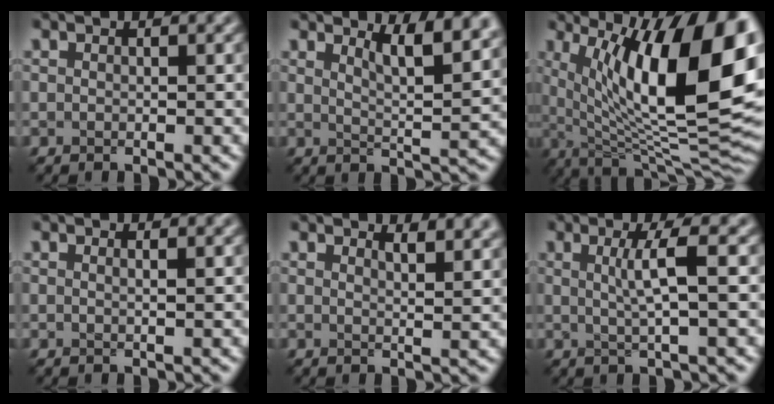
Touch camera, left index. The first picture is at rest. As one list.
[{"total": 5.4, "force": [3.2, 1.5, 4.0], "torque": [-0.049, 0.001, 0.049]}, {"total": 16.8, "force": [4.3, 5.9, 15.1], "torque": [-0.210, -0.004, 0.071]}, {"total": 0.8, "force": [0.3, 0.3, 0.6], "torque": [-0.005, -0.002, -0.002]}, {"total": 3.3, "force": [2.5, 1.1, 1.9], "torque": [-0.013, 0.004, 0.034]}, {"total": 3.2, "force": [0.3, 0.5, 3.1], "torque": [-0.053, -0.001, 0.005]}]